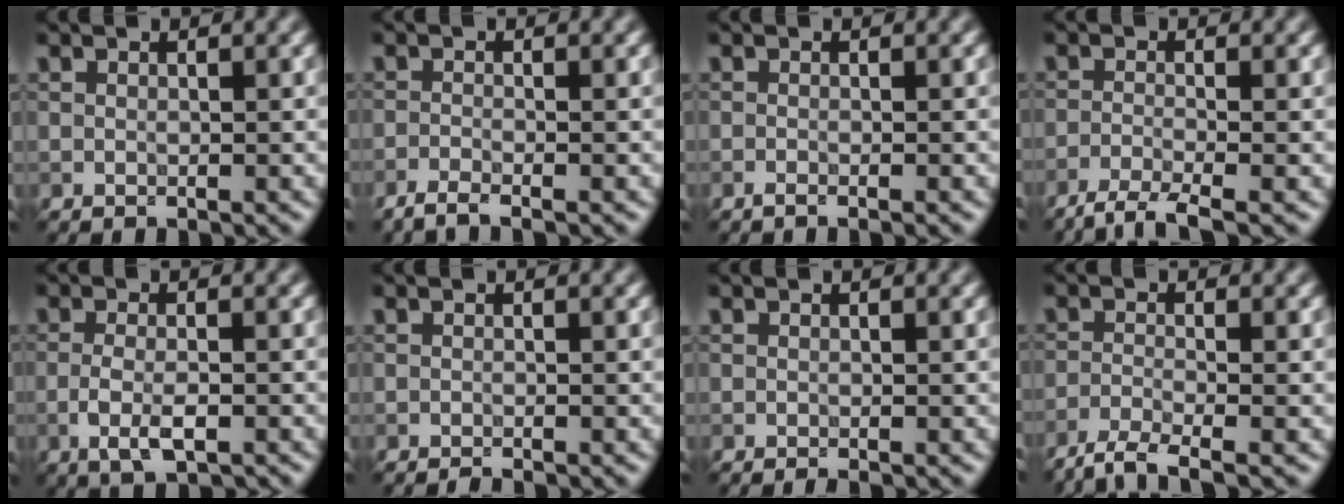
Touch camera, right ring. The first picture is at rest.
{"total": 2.3, "force": [-1.8, 0.4, 1.4], "torque": [-0.027, -0.004, -0.044]}
{"total": 1.0, "force": [-0.7, 0.2, 0.8], "torque": [-0.010, -0.004, -0.014]}
{"total": 3.8, "force": [-2.8, 0.6, 2.4], "torque": [-0.045, -0.003, -0.064]}
{"total": 3.3, "force": [-1.5, 1.1, 2.8], "torque": [-0.064, -0.001, -0.031]}
{"total": 0.8, "force": [-0.8, 0.0, 0.3], "torque": [-0.006, 0.000, -0.015]}
{"total": 0.7, "force": [-0.4, 0.1, 0.5], "torque": [-0.008, -0.002, -0.007]}
{"total": 4.0, "force": [-3.1, 0.7, 2.4], "torque": [-0.048, -0.007, -0.069]}